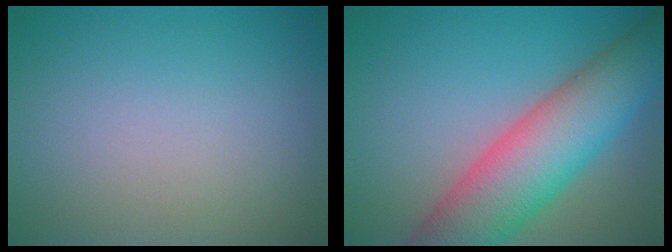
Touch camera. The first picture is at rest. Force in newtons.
{"total": 10.3, "press": 10.3, "slide": 0.7}